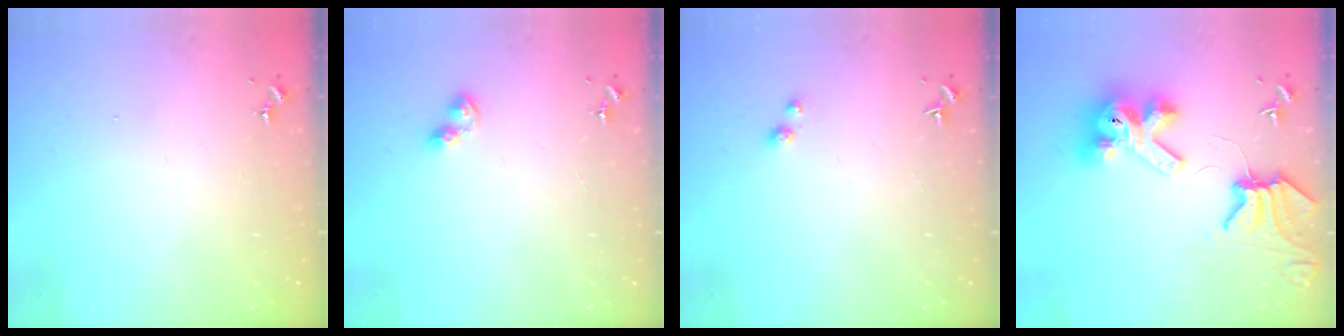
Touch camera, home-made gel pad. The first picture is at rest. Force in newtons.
{"total": 5.3, "press": 5.3, "slide": 0.6}
{"total": 3.0, "press": 3.0, "slide": 0.1}
{"total": 12.2, "press": 12.1, "slide": 1.5}